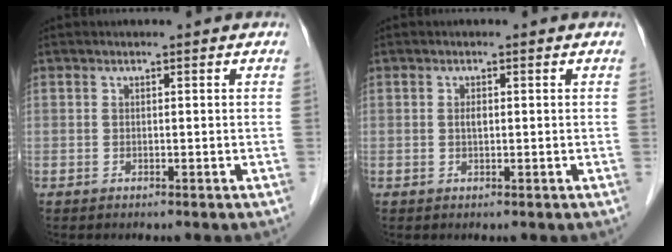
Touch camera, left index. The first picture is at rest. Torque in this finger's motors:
{"motor_torque": [1.45, 0.69, 0.06, 0.00]}